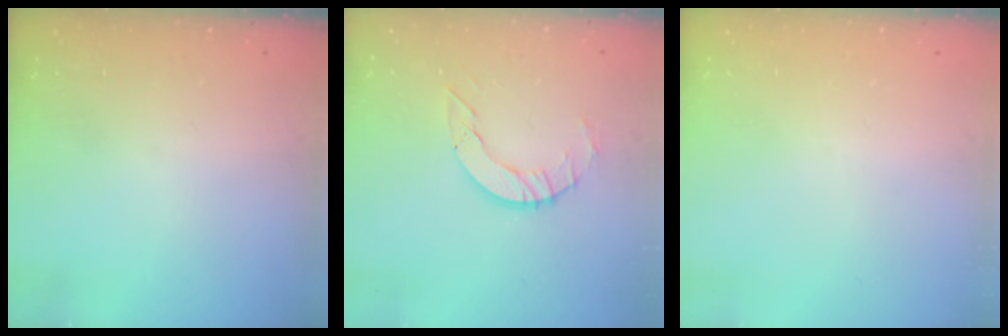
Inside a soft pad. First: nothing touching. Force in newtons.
{"total": 7.1, "press": 7.0, "slide": 0.7}
{"total": 0.0}